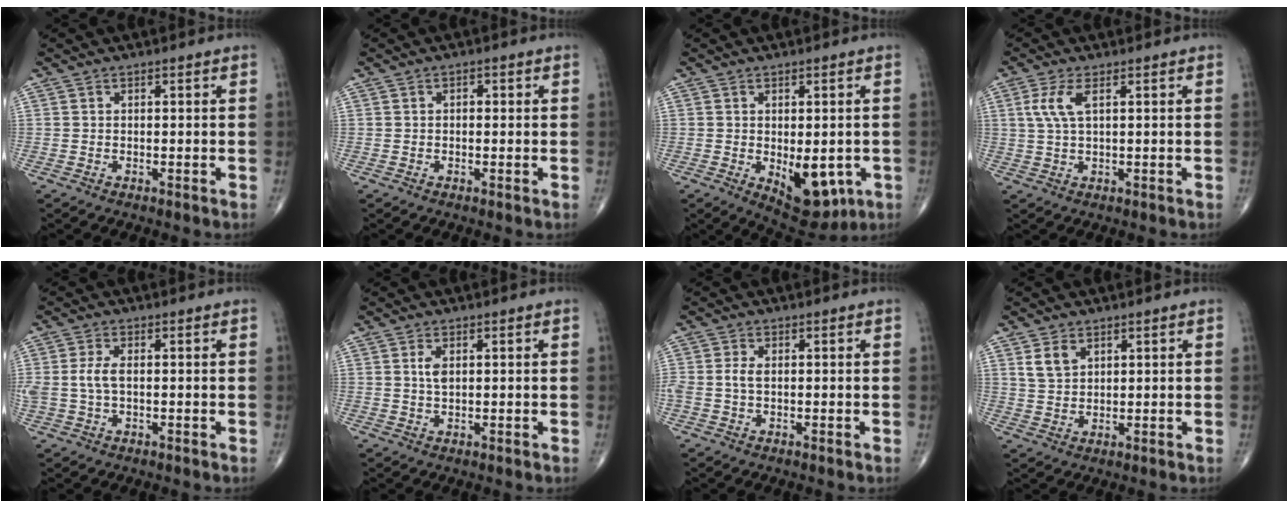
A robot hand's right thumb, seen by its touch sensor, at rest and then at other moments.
{"total": 1.0, "force": [0.2, 0.7, 0.7], "torque": [-0.005, 0.002, 0.001]}
{"total": 10.2, "force": [-2.4, 5.2, 8.4], "torque": [-0.090, -0.011, -0.018]}
{"total": 4.5, "force": [1.4, 1.5, 4.0], "torque": [-0.102, 0.004, 0.033]}
{"total": 4.1, "force": [0.2, 2.1, 3.5], "torque": [-0.090, 0.006, 0.004]}
{"total": 2.3, "force": [0.7, 1.1, 1.9], "torque": [-0.035, -0.002, 0.014]}
{"total": 2.3, "force": [0.1, 1.3, 1.8], "torque": [-0.047, 0.003, 0.001]}
{"total": 4.0, "force": [2.1, 2.6, 2.2], "torque": [-0.034, -0.010, 0.046]}